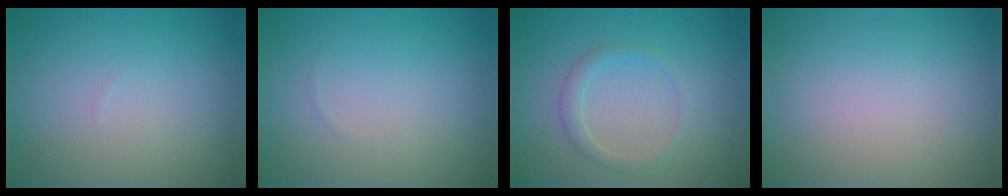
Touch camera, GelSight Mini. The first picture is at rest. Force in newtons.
{"total": 0.0}
{"total": 1.5, "press": 1.5, "slide": 0.2}
{"total": 0.0}